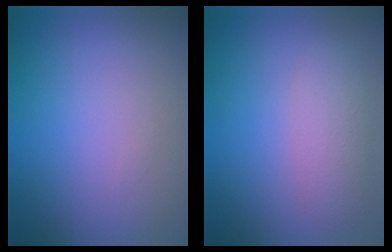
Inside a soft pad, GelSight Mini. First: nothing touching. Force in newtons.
{"total": 2.4, "press": 2.4, "slide": 0.0}